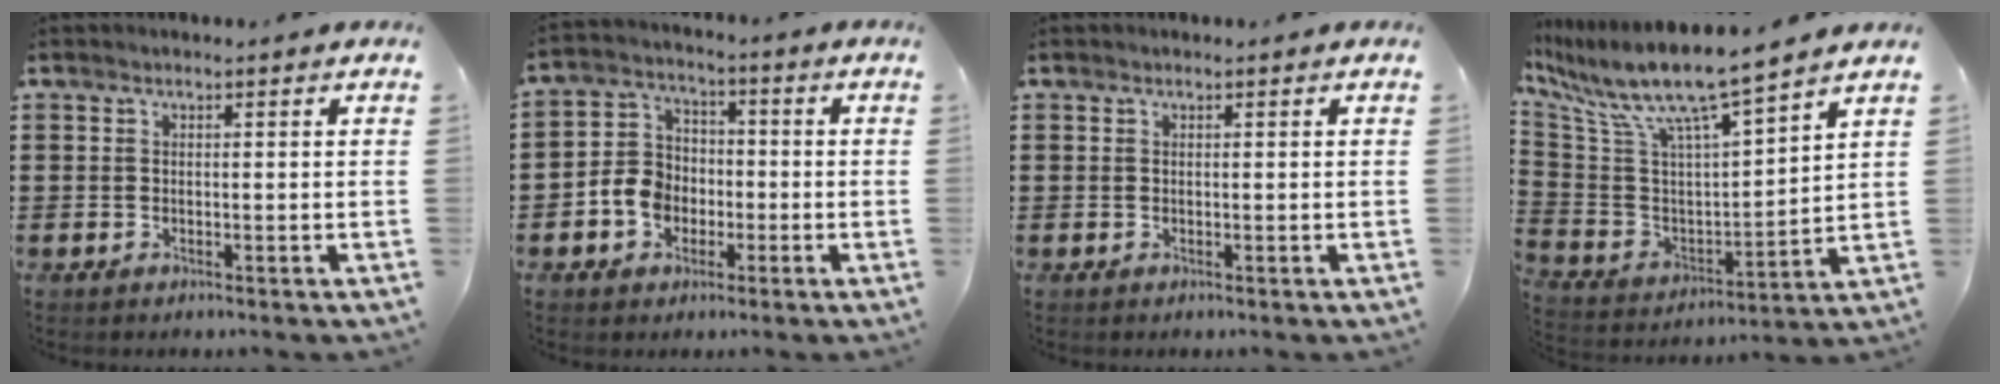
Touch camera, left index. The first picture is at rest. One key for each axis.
{"total": 6.2, "fx": -2.3, "fy": 5.2, "fz": 2.3, "tx": -0.073, "ty": 0.013, "tz": -0.047}
{"total": 0.0}
{"total": 9.0, "fx": 7.5, "fy": 0.5, "fz": 5.0, "tx": -0.131, "ty": -0.059, "tz": 0.121}